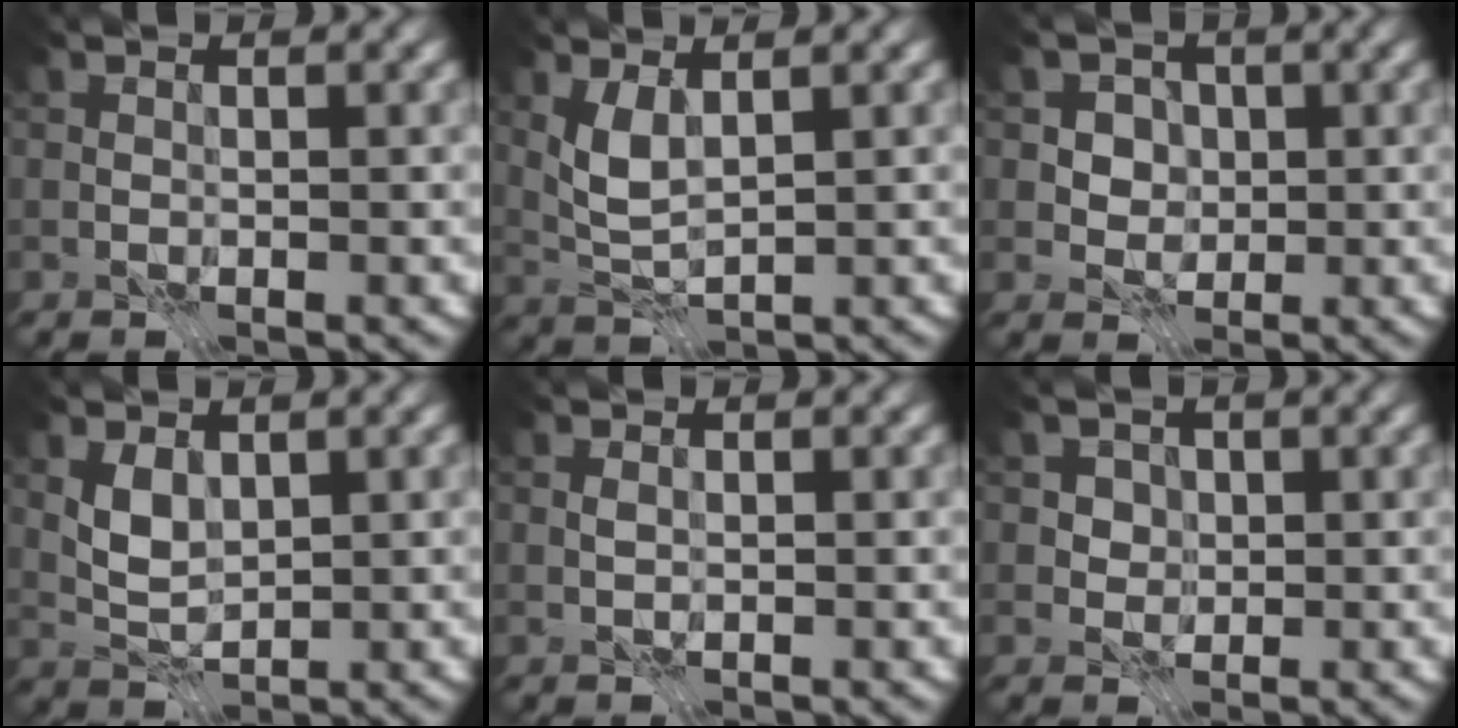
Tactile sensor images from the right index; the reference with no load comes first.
{"total": 2.8, "force": [1.1, 1.0, 2.4], "torque": [-0.059, -0.004, 0.027]}
{"total": 3.5, "force": [0.9, 2.9, 1.6], "torque": [-0.018, 0.005, 0.007]}
{"total": 2.6, "force": [0.9, 1.6, 1.8], "torque": [-0.043, -0.004, 0.022]}
{"total": 0.6, "force": [0.1, 0.2, 0.5], "torque": [-0.013, 0.001, 0.003]}
{"total": 2.2, "force": [0.8, 1.8, 0.8], "torque": [-0.013, 0.002, 0.017]}